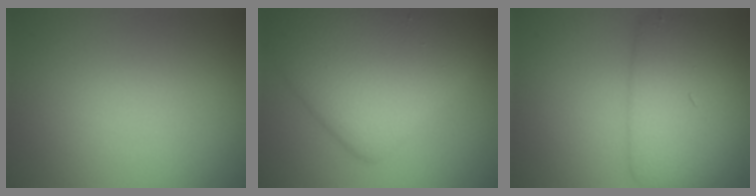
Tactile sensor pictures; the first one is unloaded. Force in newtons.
{"total": 9.8, "press": 9.8, "slide": 0.1}
{"total": 5.6, "press": 5.6, "slide": 0.1}